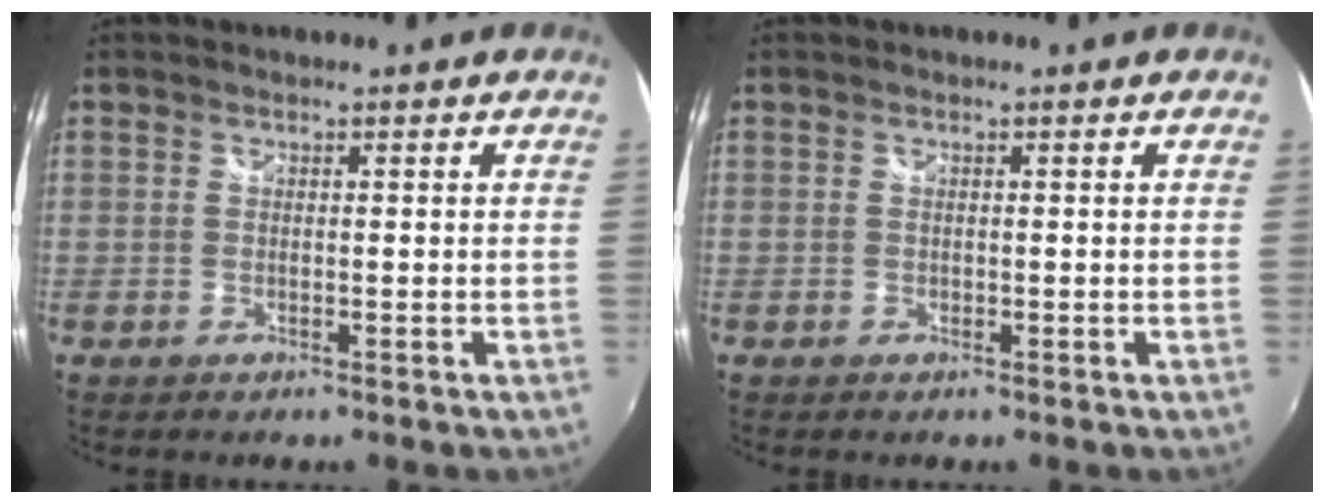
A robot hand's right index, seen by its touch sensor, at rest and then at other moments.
{"total": 0.0}